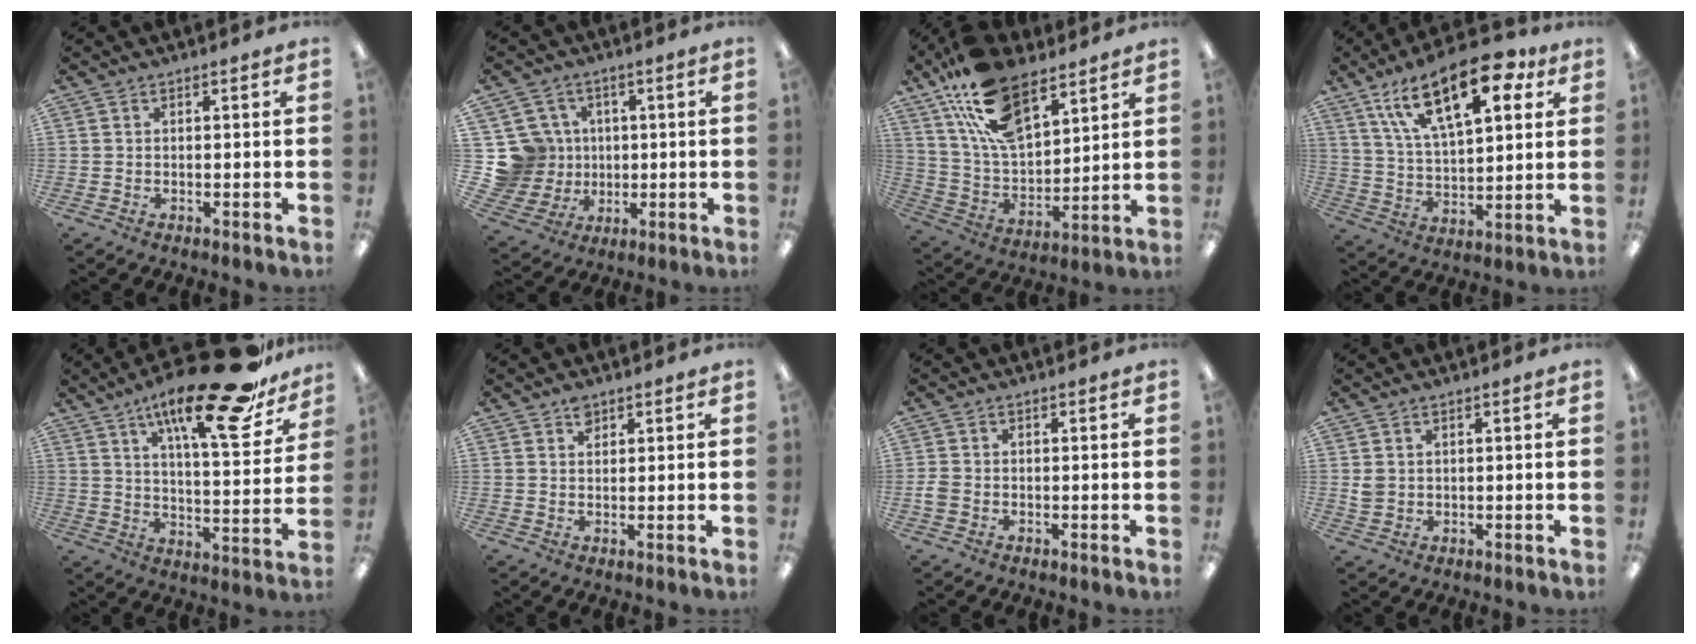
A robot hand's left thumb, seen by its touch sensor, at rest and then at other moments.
{"total": 12.1, "force": [1.6, 11.6, 3.0], "torque": [-0.114, -0.002, 0.042]}
{"total": 19.5, "force": [11.9, 9.9, 12.0], "torque": [-0.237, -0.056, 0.213]}
{"total": 20.6, "force": [11.1, 9.3, 14.7], "torque": [-0.238, -0.030, 0.185]}
{"total": 23.7, "force": [16.0, 6.1, 16.3], "torque": [-0.253, -0.098, 0.253]}
{"total": 2.2, "force": [1.5, 1.3, 0.9], "torque": [-0.014, -0.006, 0.026]}
{"total": 2.0, "force": [-0.7, 1.6, 1.1], "torque": [-0.017, 0.003, -0.013]}
{"total": 2.2, "force": [0.6, 1.9, 1.0], "torque": [-0.022, 0.001, 0.011]}